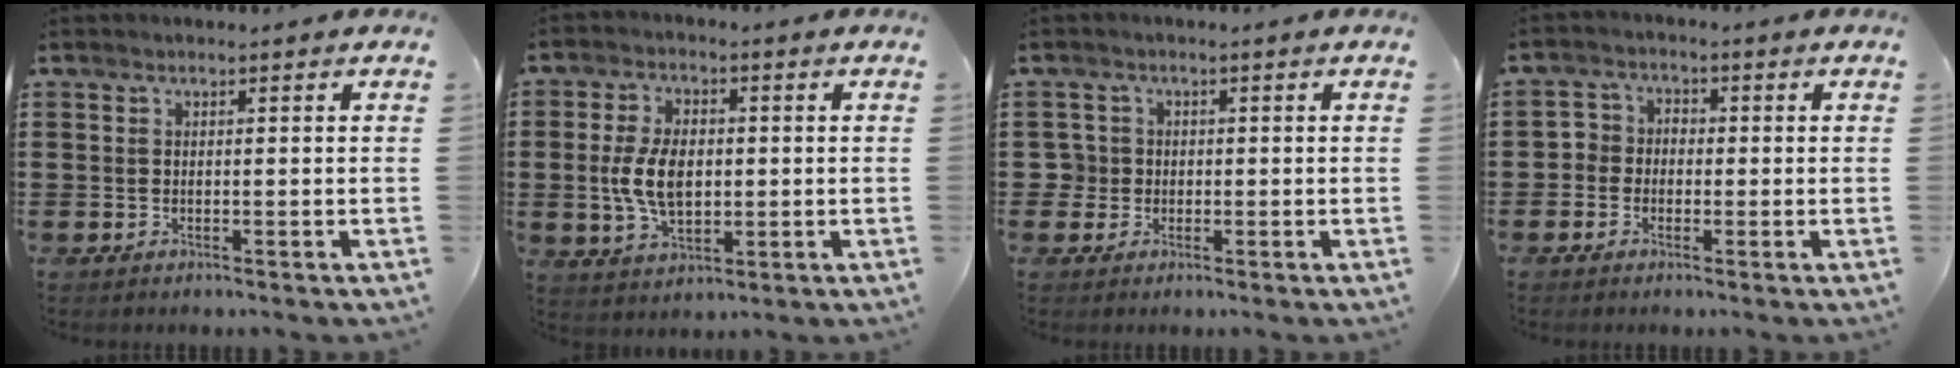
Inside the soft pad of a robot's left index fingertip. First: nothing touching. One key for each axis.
{"total": 7.9, "fx": 0.2, "fy": 4.6, "fz": 6.4, "tx": -0.150, "ty": 0.007, "tz": -0.004}
{"total": 2.5, "fx": -0.2, "fy": 2.5, "fz": 0.5, "tx": -0.029, "ty": 0.003, "tz": -0.010}
{"total": 2.6, "fx": -1.2, "fy": 2.2, "fz": 0.3, "tx": -0.017, "ty": 0.008, "tz": -0.030}